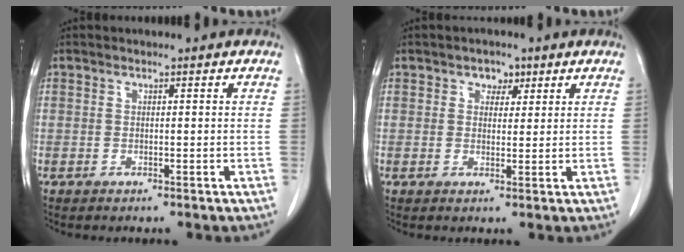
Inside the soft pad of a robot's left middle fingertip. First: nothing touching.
{"total": 2.5, "force": [1.5, 1.8, 1.1], "torque": [-0.015, 0.002, 0.022]}